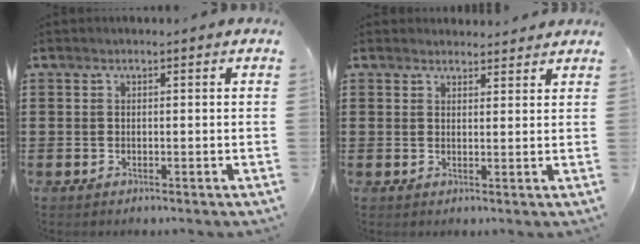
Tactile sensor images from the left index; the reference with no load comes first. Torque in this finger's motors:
{"motor_torque": [0.47, -0.48, 0.16, -0.01]}